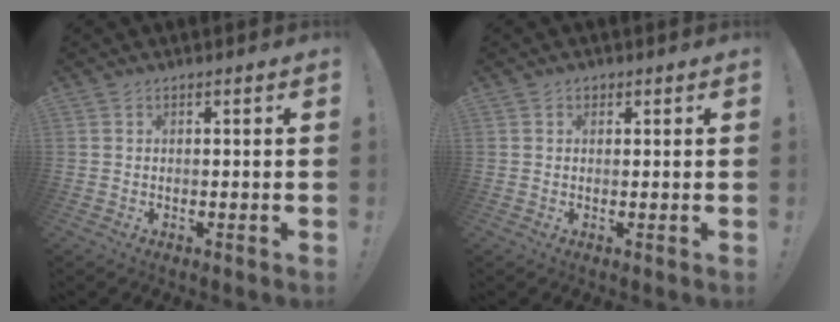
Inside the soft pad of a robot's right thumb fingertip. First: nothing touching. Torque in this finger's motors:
{"motor_torque": [0.02, 0.17, 0.05, -0.09, 0.00]}